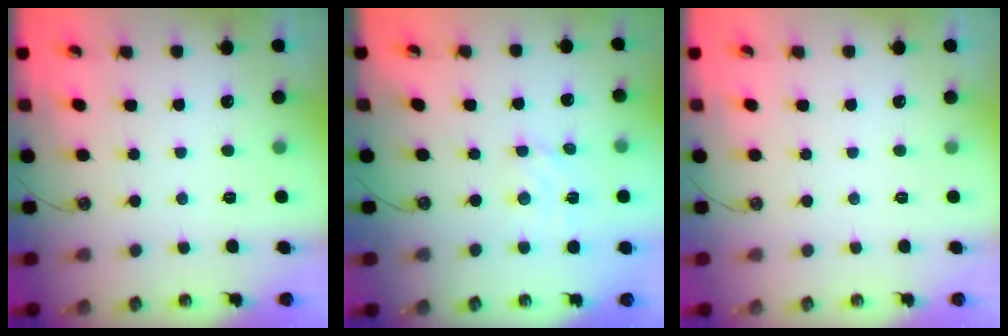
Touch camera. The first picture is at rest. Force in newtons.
{"total": 3.3, "press": 3.3, "slide": 0.3}
{"total": 0.0}